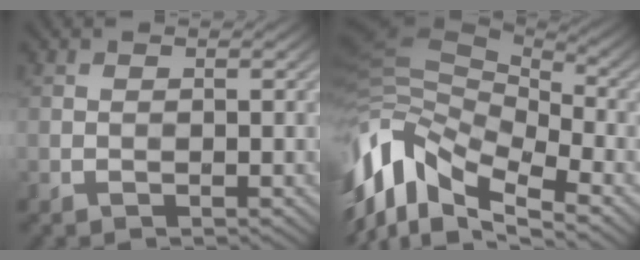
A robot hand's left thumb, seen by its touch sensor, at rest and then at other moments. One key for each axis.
{"total": 14.4, "fx": -6.2, "fy": 7.2, "fz": 10.8, "tx": -0.255, "ty": -0.011, "tz": -0.114}